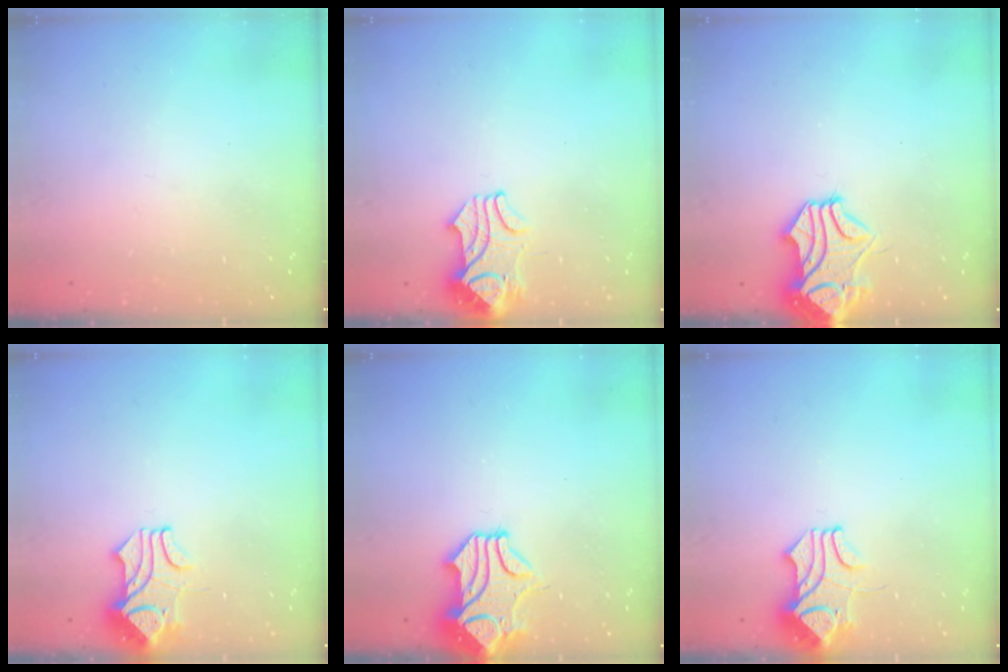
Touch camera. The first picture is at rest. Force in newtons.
{"total": 2.2, "press": 2.1, "slide": 0.5}
{"total": 2.1, "press": 1.4, "slide": 1.5}
{"total": 1.7, "press": 1.3, "slide": 1.2}
{"total": 2.1, "press": 1.6, "slide": 1.3}
{"total": 1.8, "press": 1.7, "slide": 0.7}